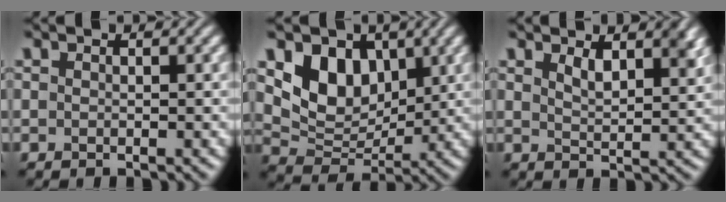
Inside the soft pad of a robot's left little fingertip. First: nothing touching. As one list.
[{"total": 5.9, "force": [2.4, 4.2, 3.3], "torque": [-0.060, -0.012, 0.039]}, {"total": 3.2, "force": [2.0, 1.2, 2.2], "torque": [-0.041, -0.005, 0.037]}]